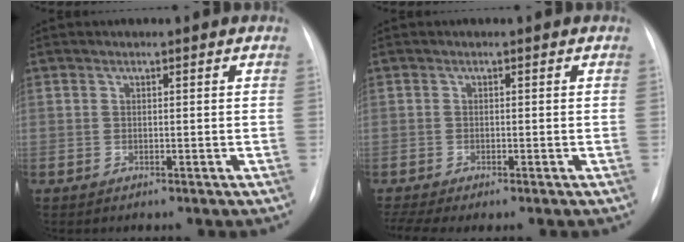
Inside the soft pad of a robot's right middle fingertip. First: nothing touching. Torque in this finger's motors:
{"motor_torque": [0.54, -0.47, 0.09, 0.01]}